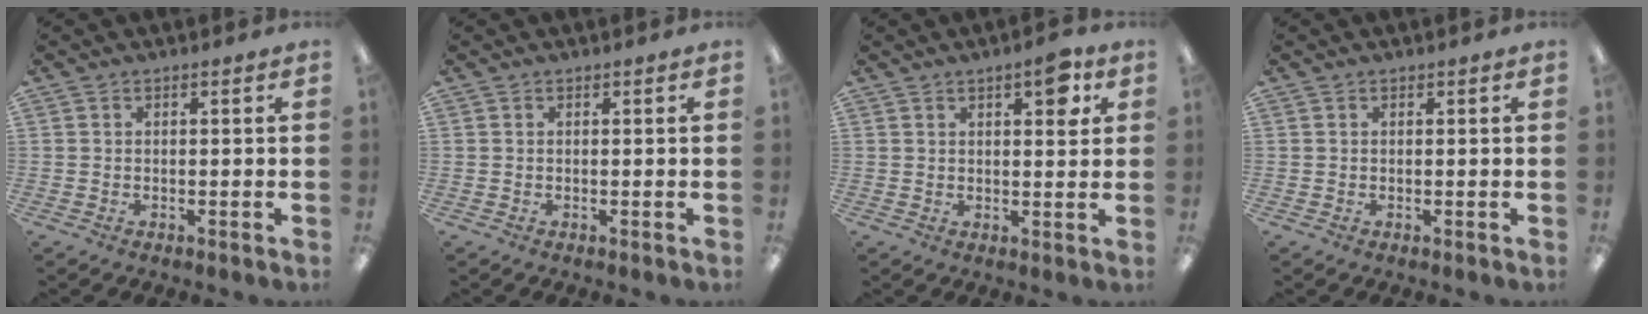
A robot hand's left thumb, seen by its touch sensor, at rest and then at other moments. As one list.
[{"total": 0.0}, {"total": 6.1, "force": [3.2, 2.1, 4.8], "torque": [-0.052, -0.015, 0.045]}, {"total": 0.0}]